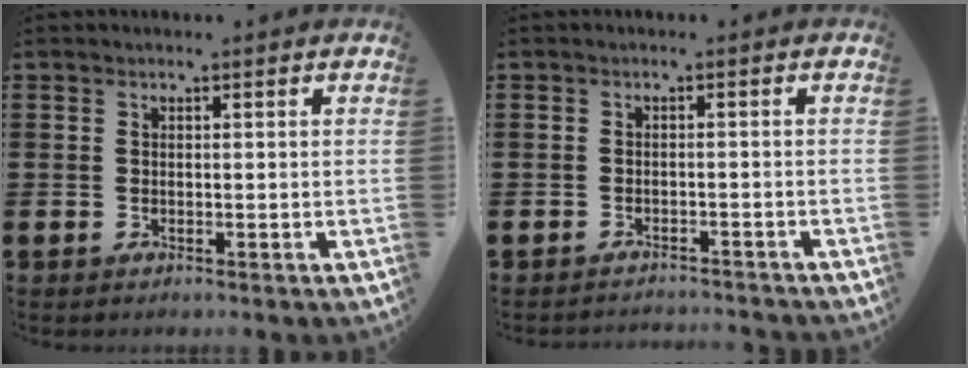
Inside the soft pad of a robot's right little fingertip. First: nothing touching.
{"total": 0.9, "force": [-0.9, -0.1, -0.1], "torque": [-0.001, 0.005, -0.018]}